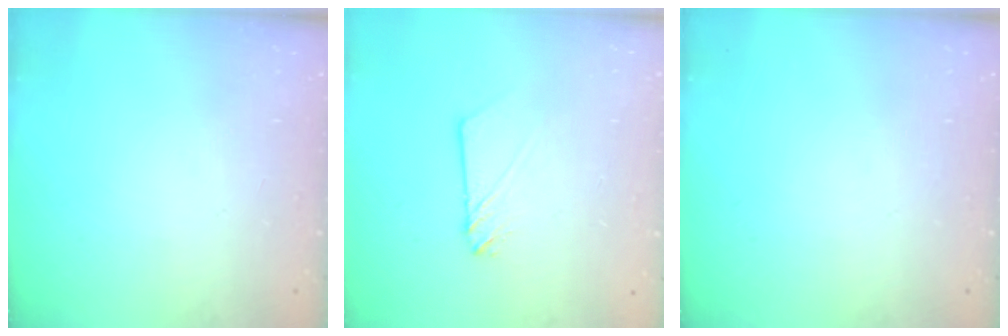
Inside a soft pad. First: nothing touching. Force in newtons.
{"total": 2.9, "press": 2.9, "slide": 0.4}
{"total": 0.0}